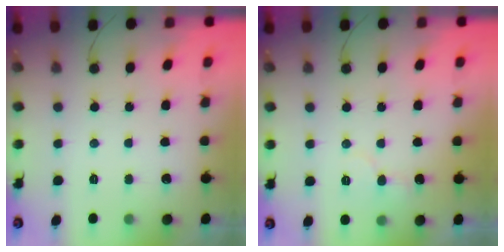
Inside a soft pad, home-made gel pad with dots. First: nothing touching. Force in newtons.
{"total": 5.7, "press": 5.7, "slide": 0.4}